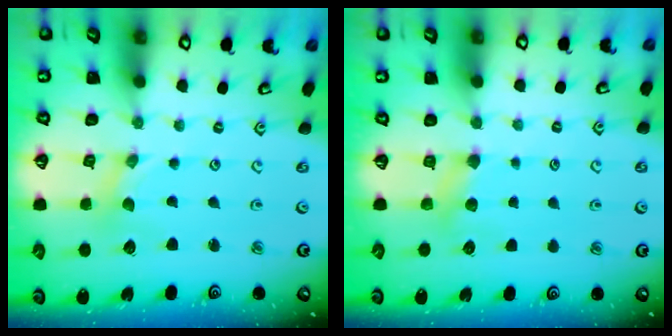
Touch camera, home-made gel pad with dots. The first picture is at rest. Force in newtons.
{"total": 4.0, "press": 4.0, "slide": 0.5}